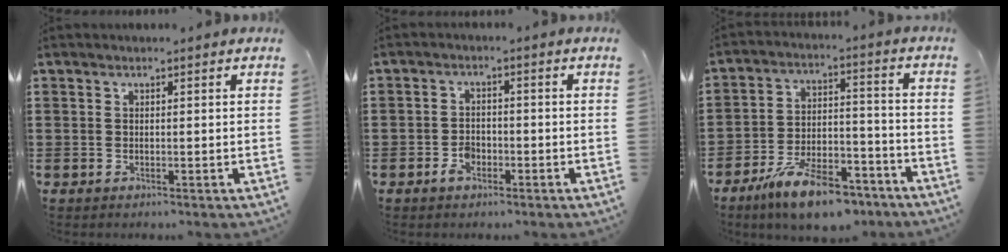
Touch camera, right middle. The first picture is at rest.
{"total": 2.7, "force": [-1.6, 1.6, 1.6], "torque": [-0.030, 0.003, -0.032]}
{"total": 11.1, "force": [-8.7, 3.0, 6.2], "torque": [-0.116, 0.029, -0.166]}